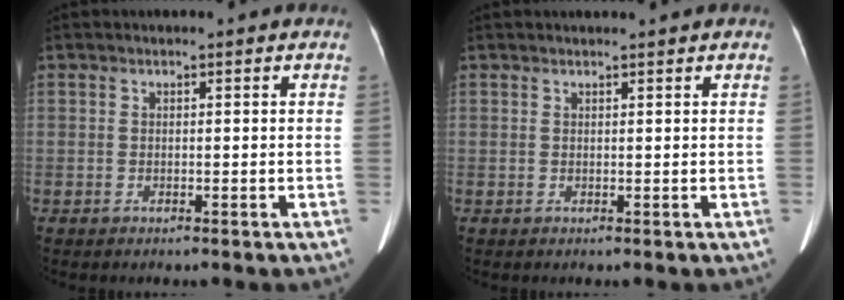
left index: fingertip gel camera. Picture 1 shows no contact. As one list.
[{"total": 2.9, "force": [2.7, 0.1, 1.1], "torque": [-0.016, 0.019, 0.033]}]